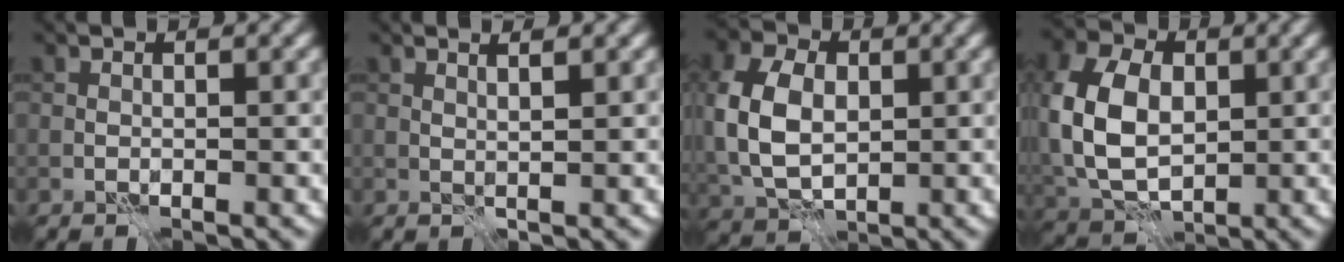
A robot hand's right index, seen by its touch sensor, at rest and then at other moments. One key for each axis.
{"total": 1.9, "fx": 1.2, "fy": 0.5, "fz": 1.4, "tx": -0.014, "ty": 0.000, "tz": 0.005}
{"total": 7.8, "fx": 0.5, "fy": 5.4, "fz": 5.6, "tx": -0.142, "ty": 0.008, "tz": 0.003}
{"total": 9.3, "fx": 0.7, "fy": 6.4, "fz": 6.6, "tx": -0.158, "ty": 0.011, "tz": 0.003}